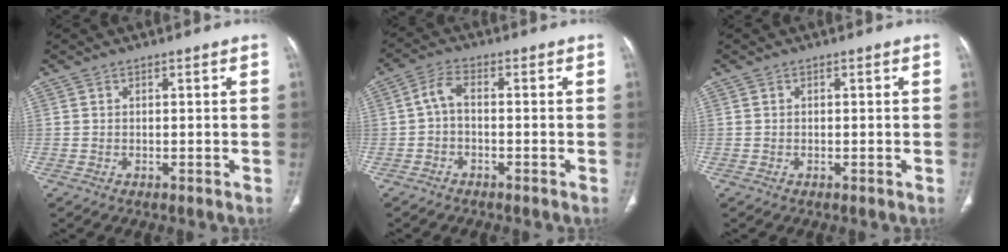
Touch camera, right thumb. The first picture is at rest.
{"total": 3.3, "force": [-0.6, 1.7, 2.7], "torque": [-0.057, 0.017, -0.021]}
{"total": 0.0}